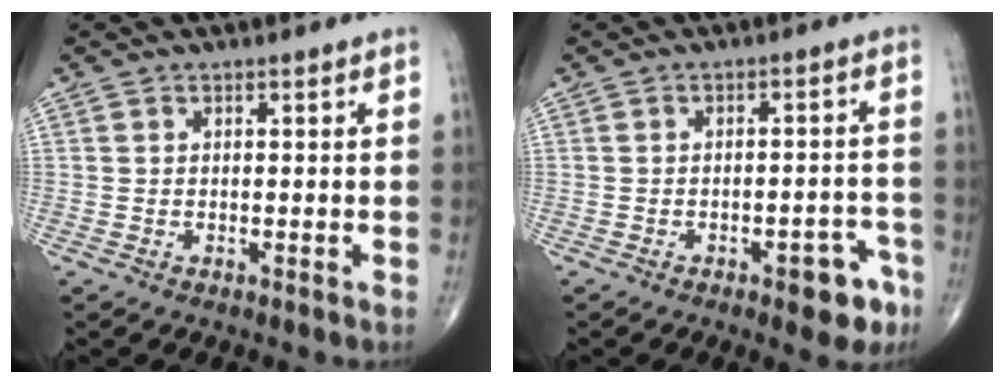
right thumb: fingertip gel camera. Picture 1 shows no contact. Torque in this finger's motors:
{"motor_torque": [0.82, 0.36, 0.33, -0.55, 0.02]}